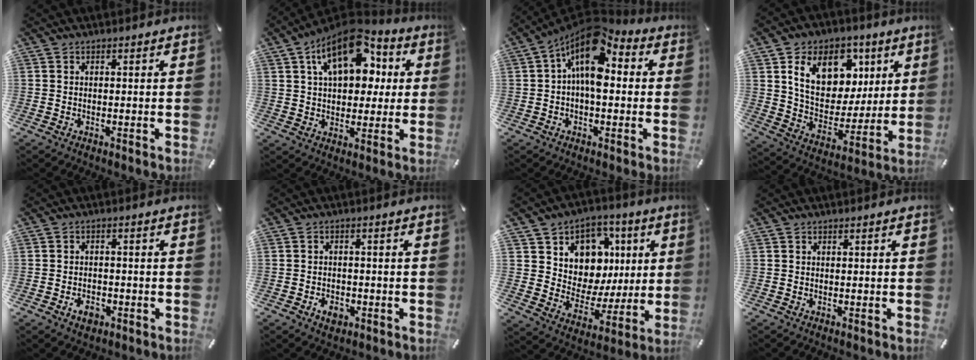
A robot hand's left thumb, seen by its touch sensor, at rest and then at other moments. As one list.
[{"total": 17.4, "force": [6.9, 10.9, 11.7], "torque": [-0.199, -0.024, 0.119]}, {"total": 13.6, "force": [3.7, 7.3, 10.8], "torque": [-0.182, -0.029, 0.066]}, {"total": 17.5, "force": [7.5, 12.9, 9.0], "torque": [-0.154, -0.021, 0.144]}, {"total": 4.0, "force": [-1.9, 2.8, 2.2], "torque": [-0.044, 0.006, -0.036]}, {"total": 3.8, "force": [-1.8, 2.7, 2.1], "torque": [-0.042, 0.005, -0.033]}, {"total": 12.0, "force": [3.8, 10.6, 4.0], "torque": [-0.061, -0.035, 0.080]}, {"total": 0.0}]